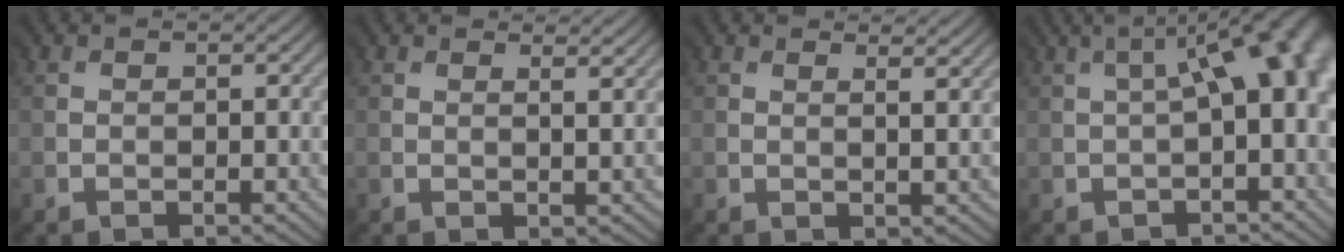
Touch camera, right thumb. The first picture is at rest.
{"total": 2.5, "force": [2.1, 0.0, 1.4], "torque": [-0.027, 0.000, 0.031]}
{"total": 2.8, "force": [2.2, 0.1, 1.7], "torque": [-0.028, 0.001, 0.032]}
{"total": 8.1, "force": [0.1, 2.7, 7.7], "torque": [-0.072, 0.024, -0.003]}